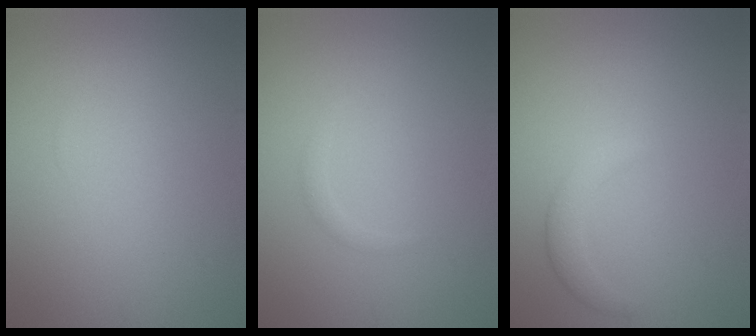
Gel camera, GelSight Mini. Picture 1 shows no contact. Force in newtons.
{"total": 0.8, "press": 0.8, "slide": 0.1}
{"total": 1.8, "press": 1.8, "slide": 0.1}